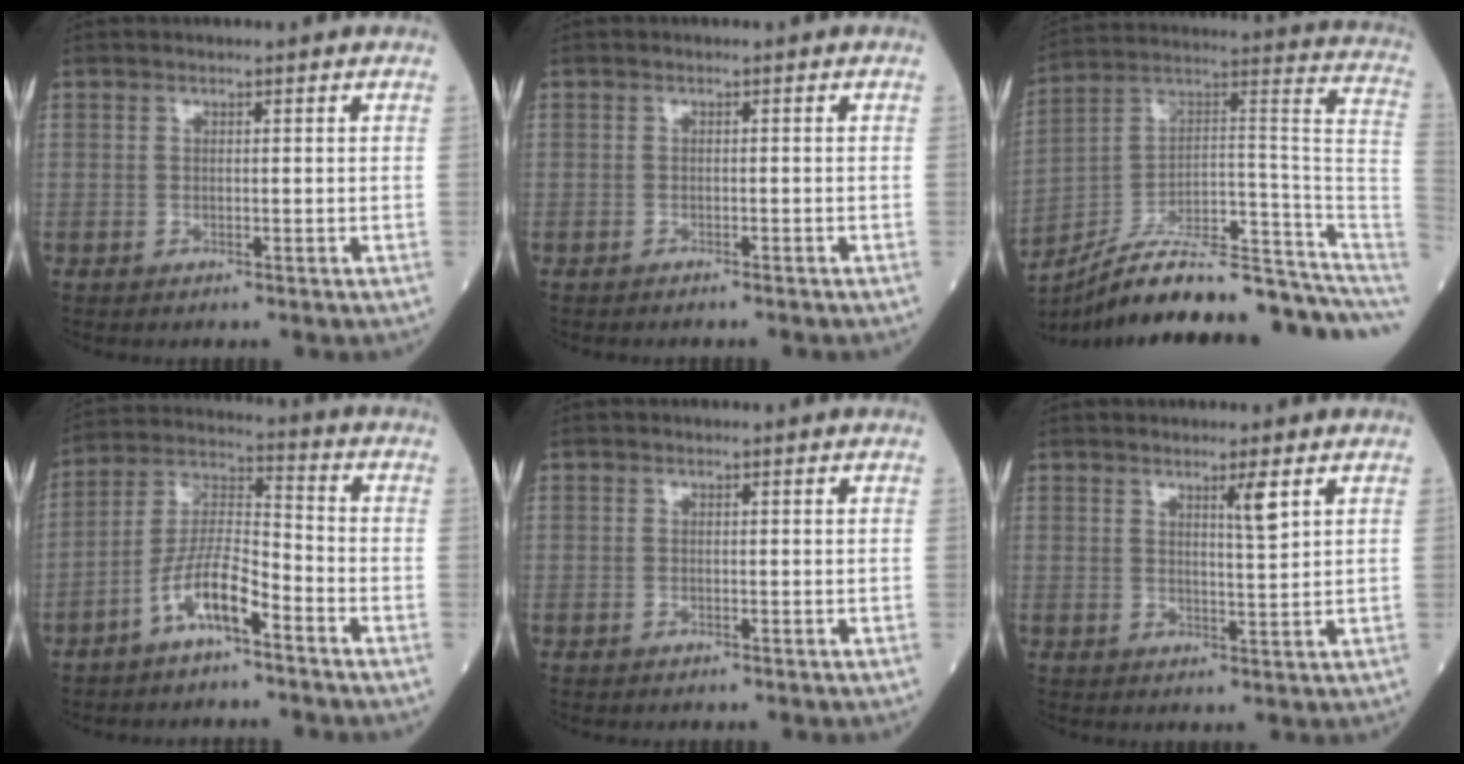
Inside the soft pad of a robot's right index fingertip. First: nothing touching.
{"total": 1.8, "force": [-1.7, 0.0, 0.7], "torque": [-0.011, 0.000, -0.019]}
{"total": 24.8, "force": [-21.3, 2.8, 12.2], "torque": [-0.127, 0.044, -0.324]}
{"total": 9.2, "force": [-5.3, 1.9, 7.3], "torque": [-0.153, 0.010, -0.104]}
{"total": 0.0}
{"total": 3.1, "force": [1.7, -0.2, 2.6], "torque": [-0.048, -0.003, 0.029]}